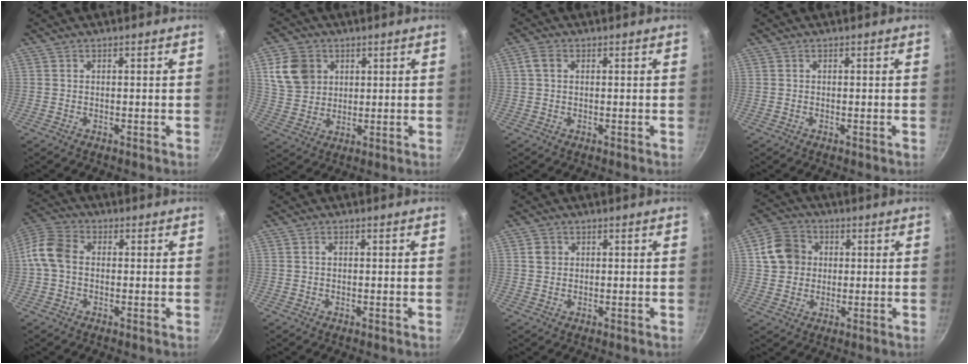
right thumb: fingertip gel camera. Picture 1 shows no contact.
{"total": 9.8, "force": [3.3, 8.0, 4.5], "torque": [-0.061, -0.002, 0.071]}
{"total": 2.5, "force": [0.6, 1.7, 1.8], "torque": [-0.035, 0.007, 0.009]}
{"total": 0.0}
{"total": 7.8, "force": [-0.2, 5.6, 5.3], "torque": [-0.104, 0.023, -0.021]}
{"total": 1.0, "force": [0.2, 0.7, 0.7], "torque": [-0.010, 0.003, 0.002]}
{"total": 2.2, "force": [0.5, 2.0, 0.8], "torque": [-0.004, 0.005, 0.007]}
{"total": 8.8, "force": [1.6, 7.8, 3.9], "torque": [-0.042, 0.012, 0.019]}